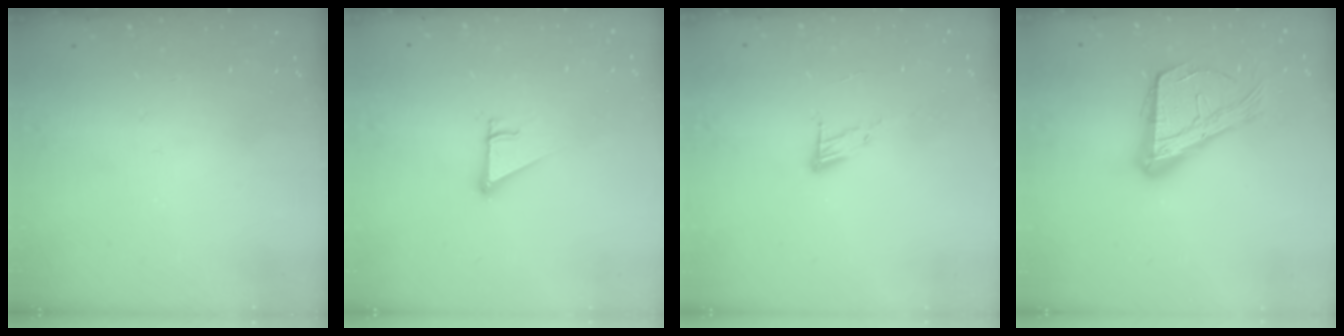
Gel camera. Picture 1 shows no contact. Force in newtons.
{"total": 2.5, "press": 2.5, "slide": 0.2}
{"total": 5.9, "press": 5.9, "slide": 0.6}
{"total": 17.3, "press": 17.2, "slide": 1.0}